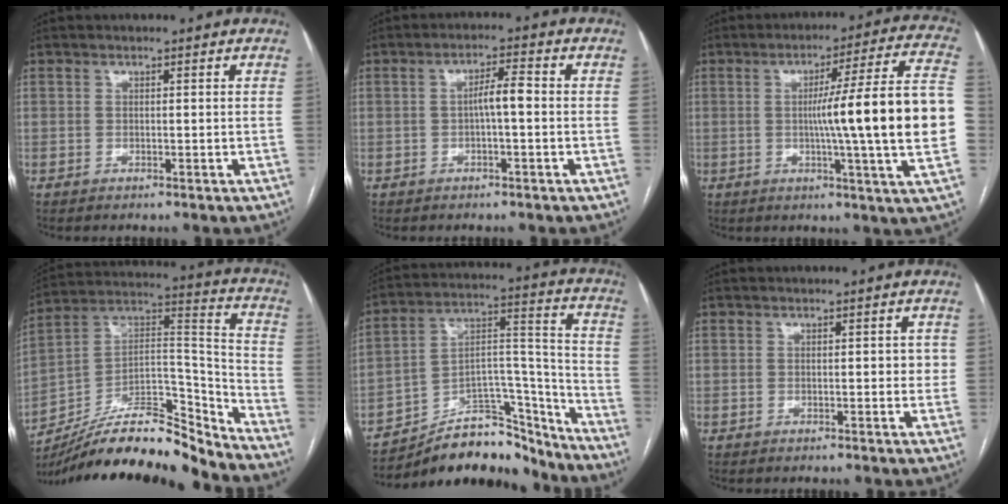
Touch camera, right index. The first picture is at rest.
{"total": 3.6, "force": [-0.3, 0.5, 3.5], "torque": [-0.059, 0.010, -0.004]}
{"total": 18.9, "force": [-0.9, -1.5, 18.8], "torque": [-0.233, 0.014, -0.021]}
{"total": 20.8, "force": [-18.5, 2.9, 9.0], "torque": [-0.167, 0.046, -0.317]}
{"total": 19.2, "force": [-16.9, 6.5, 6.4], "torque": [-0.110, 0.052, -0.269]}
{"total": 2.1, "force": [0.2, 1.1, 1.8], "torque": [-0.017, 0.005, 0.002]}